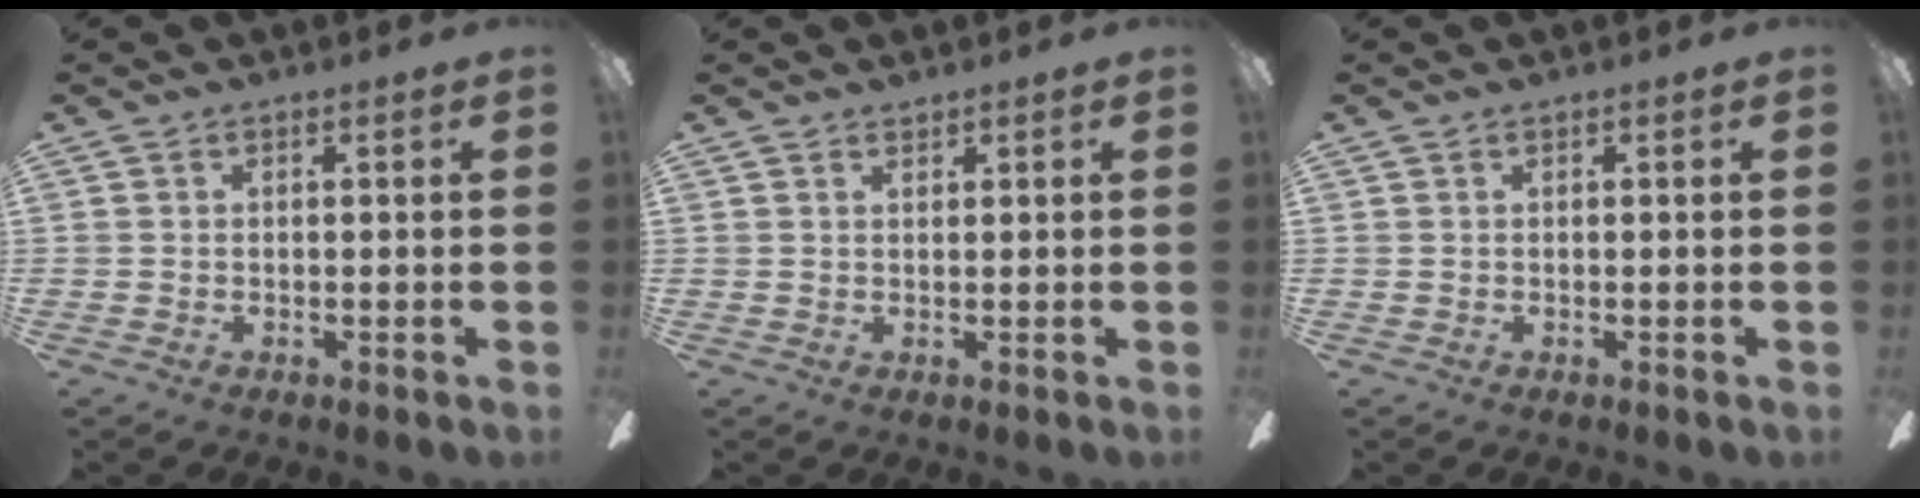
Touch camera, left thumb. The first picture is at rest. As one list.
[{"total": 0.9, "force": [0.9, 0.2, 0.1], "torque": [-0.003, 0.000, 0.016]}, {"total": 0.0}]